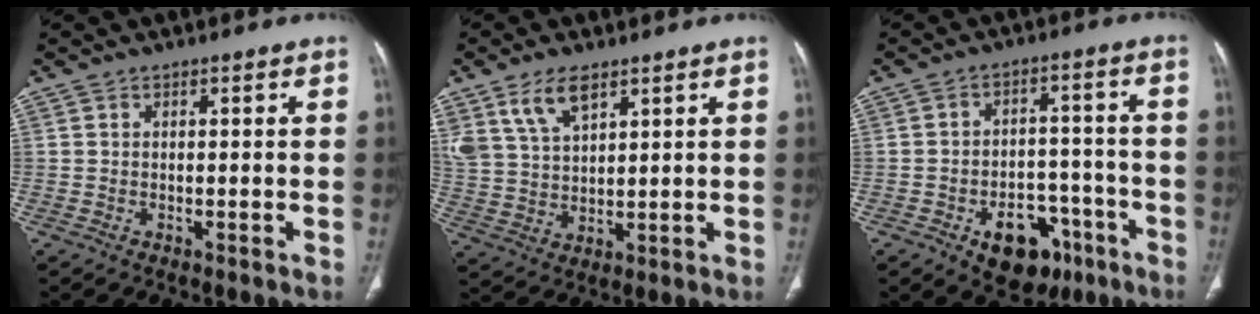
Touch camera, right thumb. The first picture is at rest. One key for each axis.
{"total": 8.7, "fx": 5.4, "fy": 4.3, "fz": 5.3, "tx": -0.097, "ty": -0.018, "tz": 0.115}
{"total": 11.8, "fx": -6.2, "fy": 7.7, "fz": 6.5, "tx": -0.054, "ty": 0.044, "tz": -0.079}